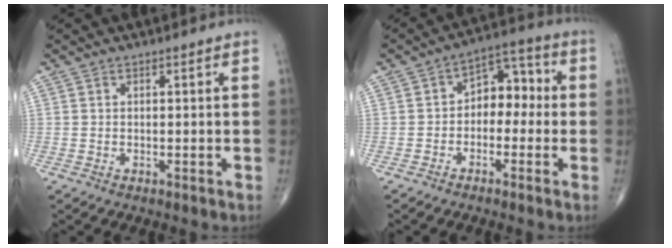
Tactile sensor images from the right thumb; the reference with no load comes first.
{"total": 7.8, "force": [-0.9, 5.4, 5.5], "torque": [-0.042, 0.041, -0.031]}